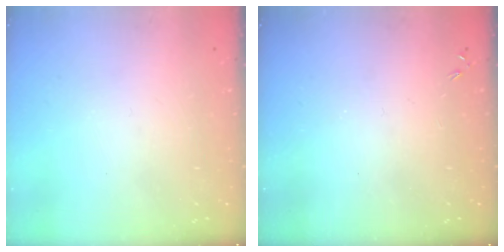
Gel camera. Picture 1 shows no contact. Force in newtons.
{"total": 0.0}